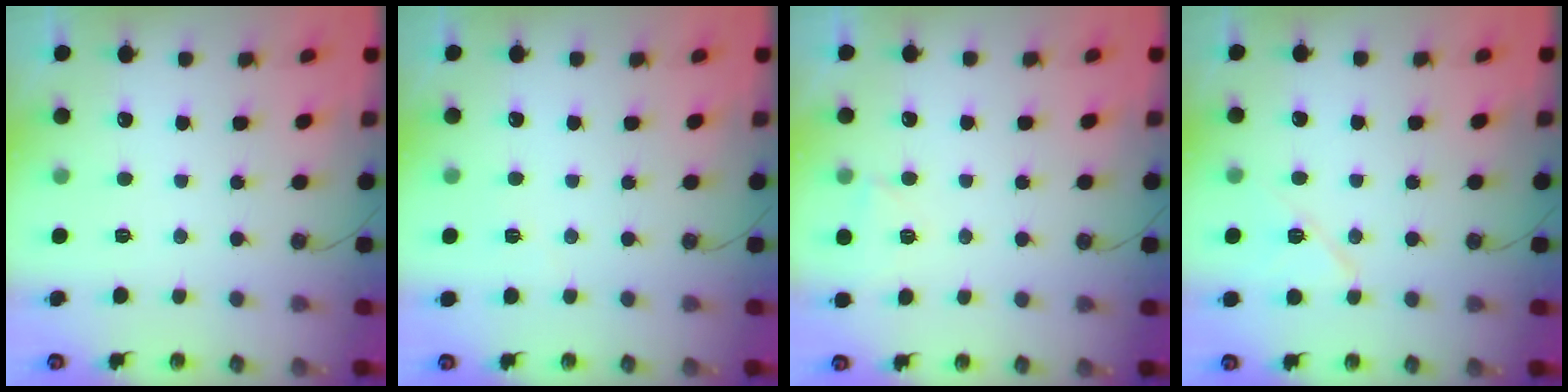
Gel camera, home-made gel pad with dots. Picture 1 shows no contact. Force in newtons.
{"total": 2.9, "press": 1.9, "slide": 2.2}
{"total": 2.7, "press": 2.6, "slide": 0.7}
{"total": 8.8, "press": 8.7, "slide": 1.3}